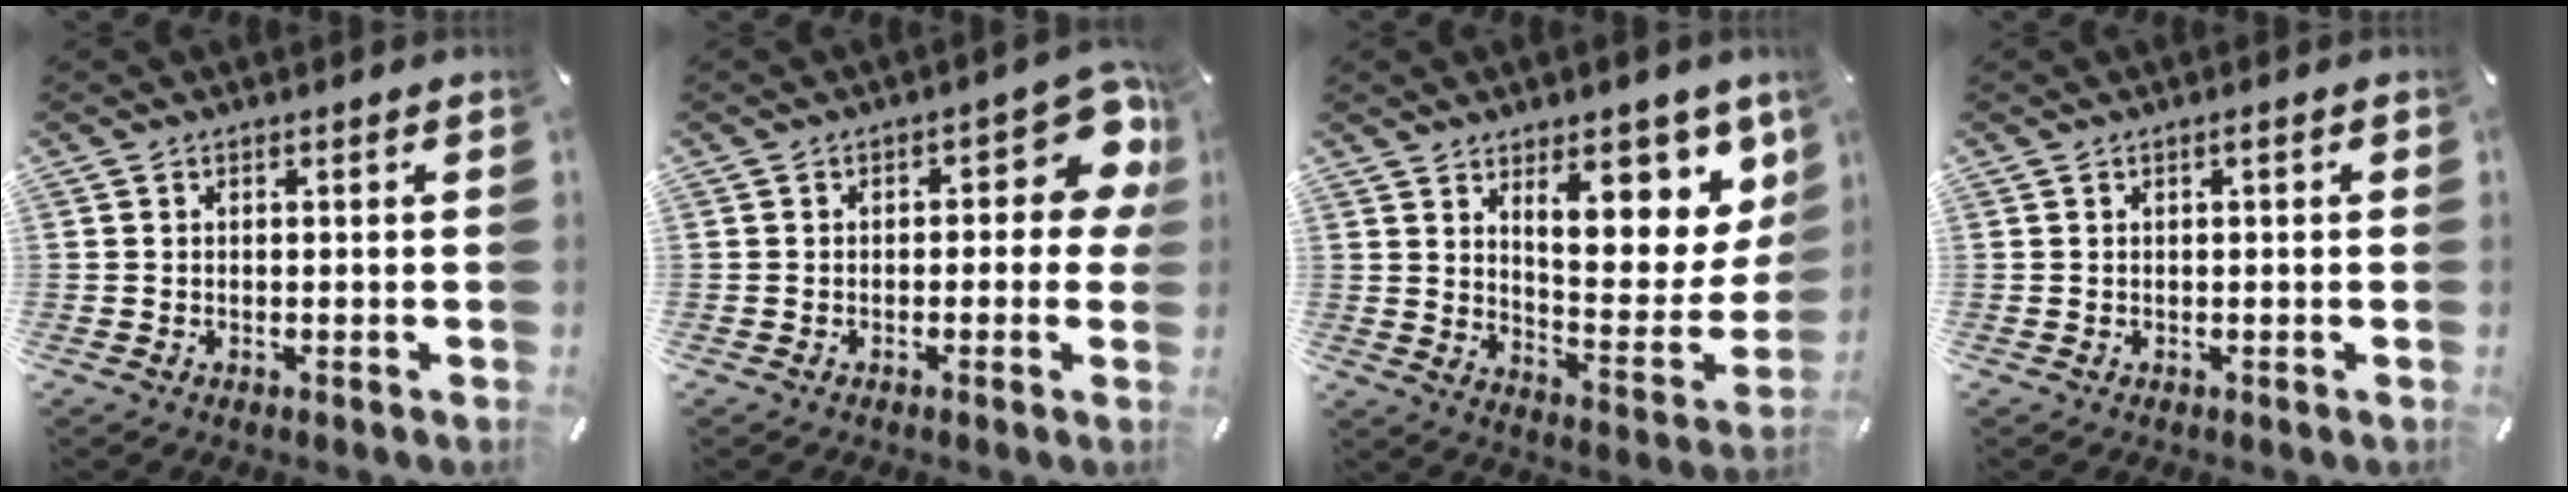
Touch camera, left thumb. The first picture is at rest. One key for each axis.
{"total": 9.9, "fx": 2.3, "fy": 4.8, "fz": 8.4, "tx": -0.091, "ty": -0.018, "tz": 0.036}
{"total": 16.0, "fx": 9.9, "fy": 7.1, "fz": 10.4, "tx": -0.124, "ty": -0.071, "tz": 0.162}
{"total": 1.1, "fx": 0.1, "fy": 0.1, "fz": 1.0, "tx": -0.020, "ty": 0.000, "tz": 0.002}